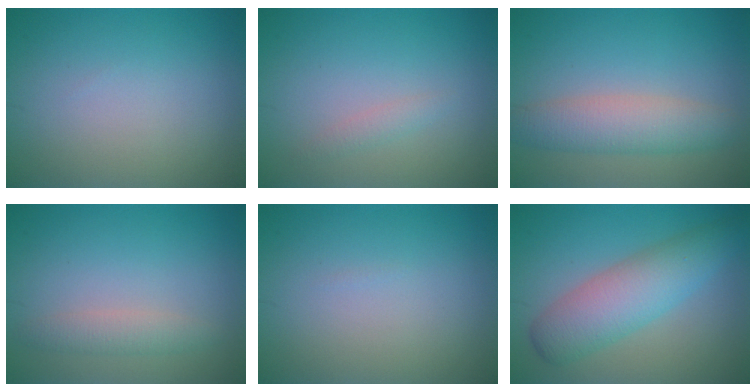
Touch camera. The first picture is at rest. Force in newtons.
{"total": 0.9, "press": 0.9, "slide": 0.1}
{"total": 4.3, "press": 4.3, "slide": 0.1}
{"total": 1.9, "press": 1.9, "slide": 0.0}
{"total": 0.0}
{"total": 5.8, "press": 5.8, "slide": 0.1}